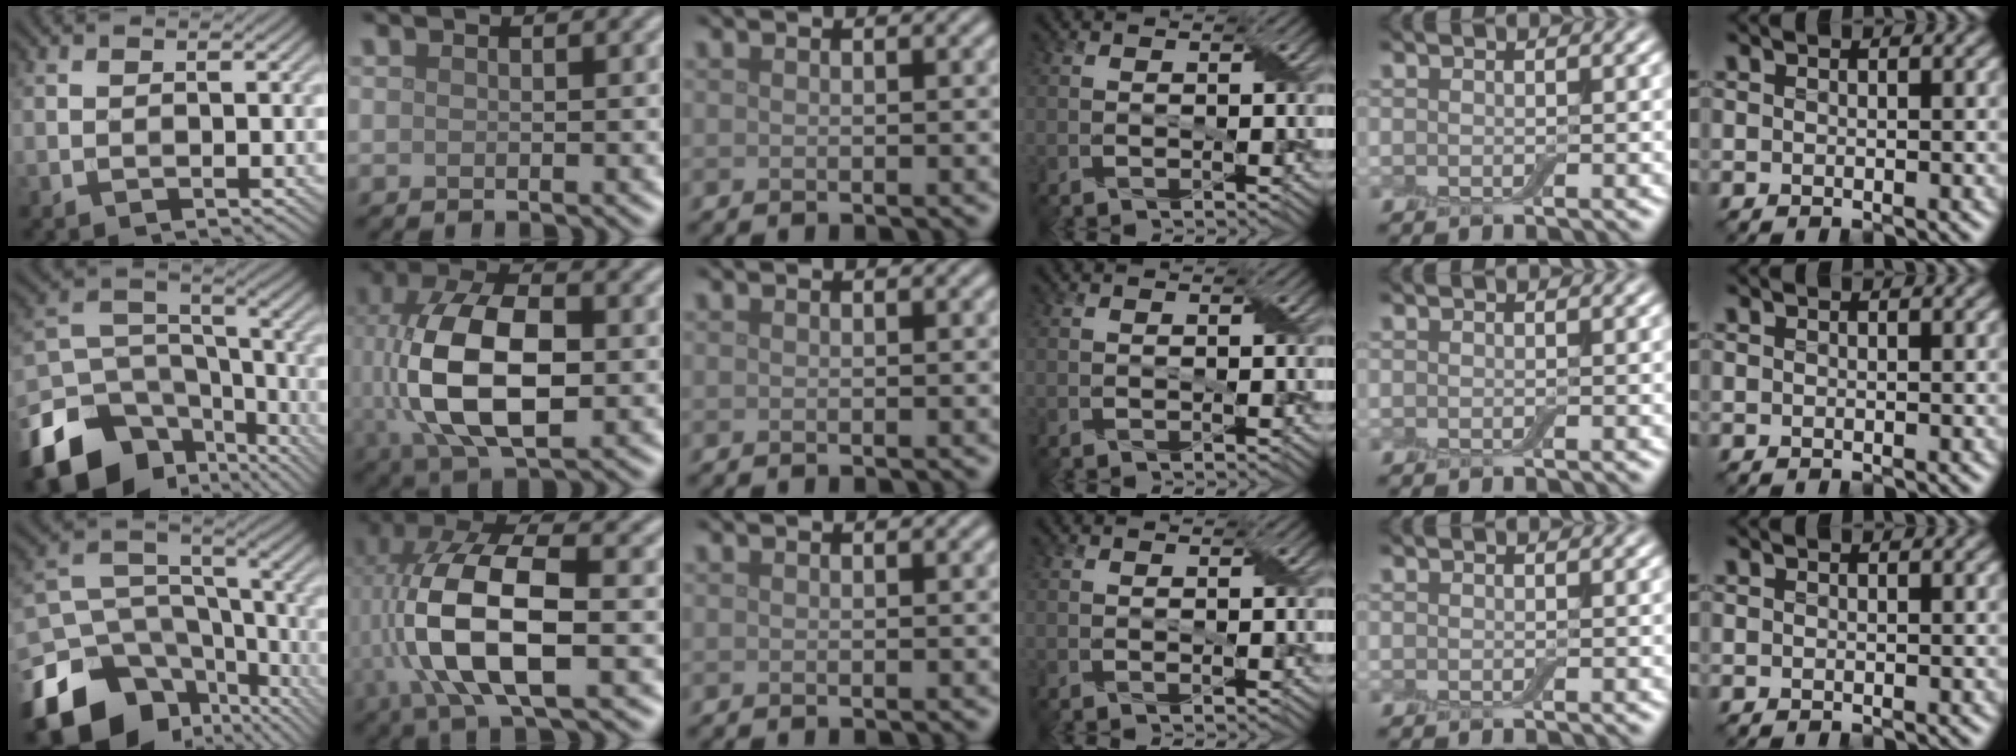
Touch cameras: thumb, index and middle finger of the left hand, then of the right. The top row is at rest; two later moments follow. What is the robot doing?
{"motion": "peel", "object": "small bumper sticker"}